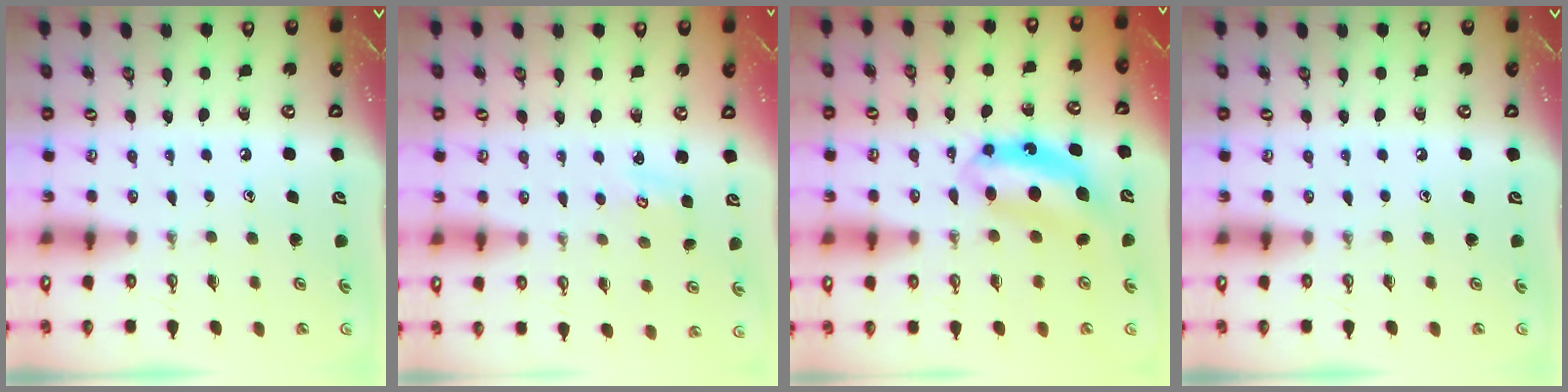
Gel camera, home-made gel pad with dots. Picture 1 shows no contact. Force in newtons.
{"total": 2.6, "press": 2.6, "slide": 0.3}
{"total": 7.5, "press": 7.5, "slide": 0.3}
{"total": 0.0}